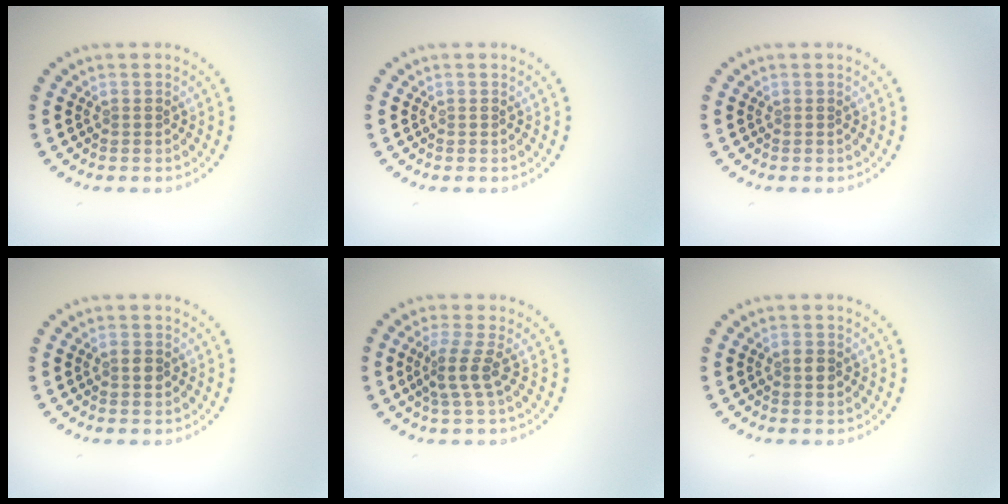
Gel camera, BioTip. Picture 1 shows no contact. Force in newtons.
{"total": 0.0}
{"total": 0.0}
{"total": 0.9, "press": 0.9, "slide": 0.0}
{"total": 2.6, "press": 1.9, "slide": 1.7}
{"total": 1.5, "press": 1.5, "slide": 0.1}